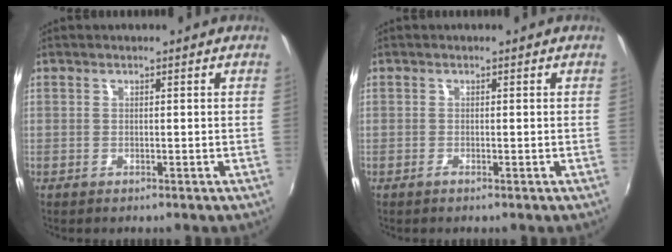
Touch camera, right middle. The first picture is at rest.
{"total": 0.6, "force": [-0.4, -0.1, 0.4], "torque": [-0.006, 0.000, -0.010]}